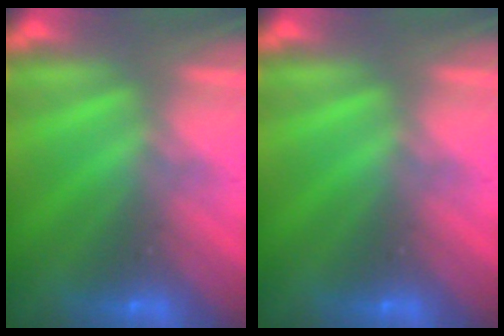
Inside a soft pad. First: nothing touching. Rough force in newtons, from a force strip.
{"total": 0.0}